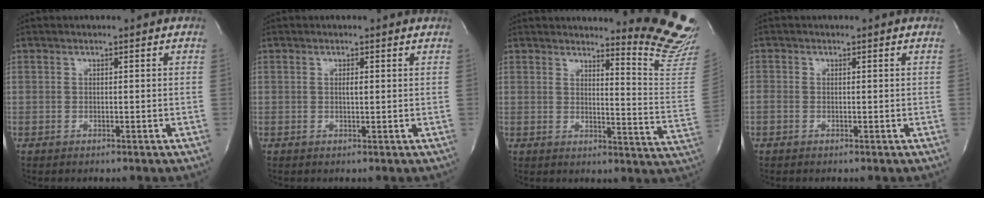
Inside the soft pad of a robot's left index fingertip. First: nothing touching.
{"total": 1.0, "force": [0.4, 0.2, 0.9], "torque": [-0.019, 0.001, 0.003]}
{"total": 12.3, "force": [11.8, -1.3, 3.1], "torque": [-0.033, -0.141, 0.121]}
{"total": 0.5, "force": [-0.1, 0.2, 0.4], "torque": [-0.011, 0.003, -0.003]}